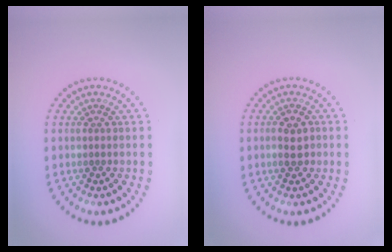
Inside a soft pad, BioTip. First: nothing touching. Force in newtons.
{"total": 2.1, "press": 2.1, "slide": 0.3}